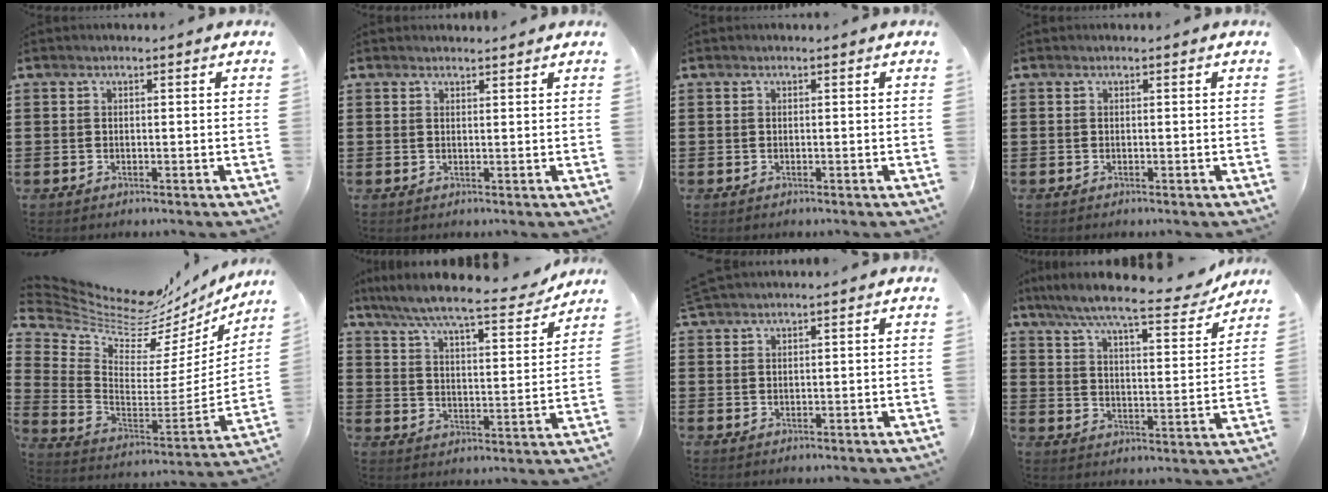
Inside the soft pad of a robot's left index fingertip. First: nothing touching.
{"total": 1.3, "force": [1.2, 0.4, 0.0], "torque": [-0.003, 0.001, 0.024]}
{"total": 0.0}
{"total": 0.0}
{"total": 7.0, "force": [6.4, 2.1, 1.8], "torque": [-0.078, -0.067, 0.108]}
{"total": 8.4, "force": [7.5, 0.1, 3.7], "torque": [-0.103, -0.046, 0.125]}
{"total": 1.7, "force": [1.6, -0.1, 0.3], "torque": [-0.009, 0.000, 0.032]}
{"total": 9.6, "force": [8.3, 0.3, 4.7], "torque": [-0.116, -0.047, 0.137]}